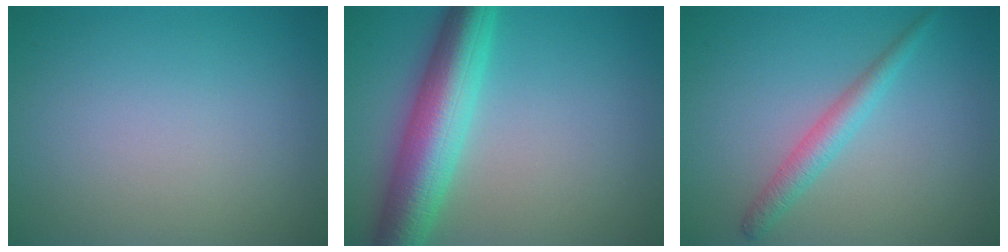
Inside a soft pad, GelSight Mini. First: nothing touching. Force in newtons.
{"total": 7.8, "press": 7.8, "slide": 0.1}
{"total": 2.4, "press": 2.4, "slide": 0.1}